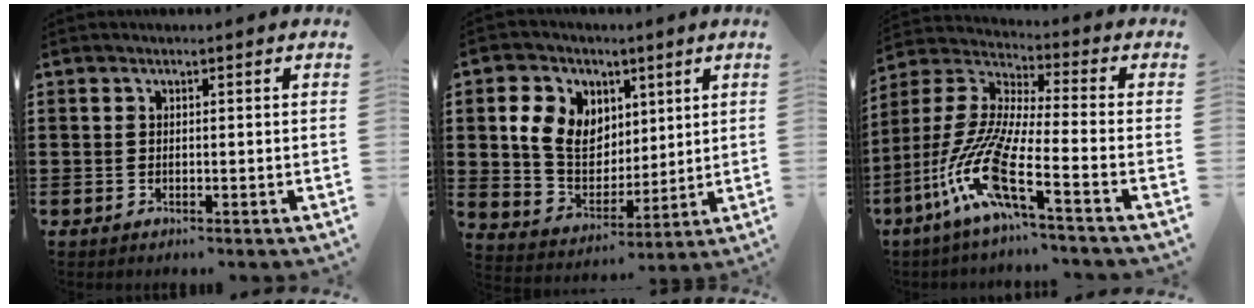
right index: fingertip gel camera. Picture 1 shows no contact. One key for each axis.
{"total": 9.0, "fx": 2.9, "fy": 7.5, "fz": 4.0, "tx": -0.109, "ty": 0.014, "tz": 0.056}
{"total": 12.4, "fx": -6.7, "fy": 1.6, "fz": 10.3, "tx": -0.252, "ty": -0.026, "tz": -0.143}